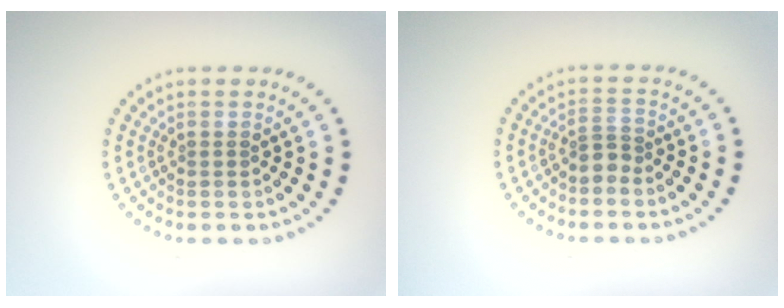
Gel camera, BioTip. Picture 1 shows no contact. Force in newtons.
{"total": 1.5, "press": 1.1, "slide": 1.1}